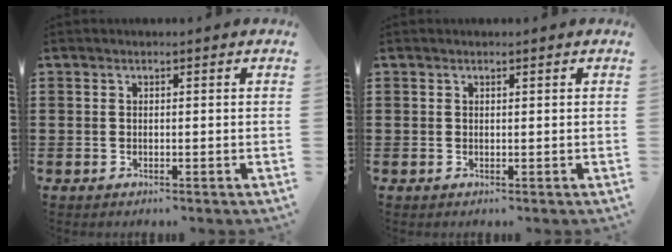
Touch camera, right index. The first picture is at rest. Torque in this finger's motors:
{"motor_torque": [0.00, 0.12, 0.02, 0.00]}